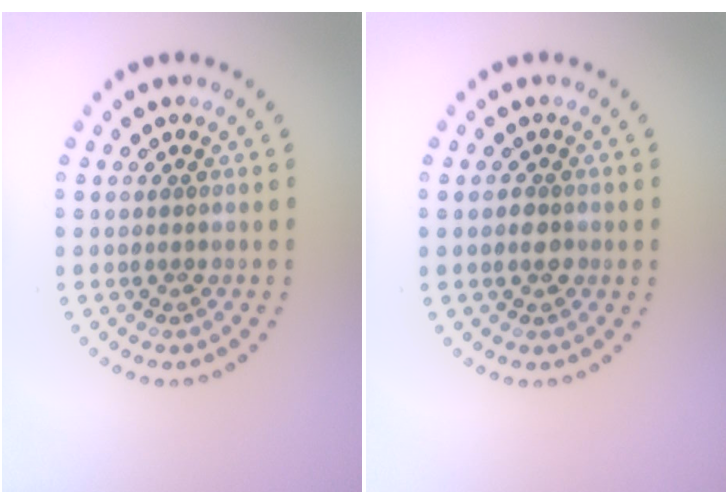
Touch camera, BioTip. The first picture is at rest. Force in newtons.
{"total": 1.3, "press": 1.3, "slide": 0.3}